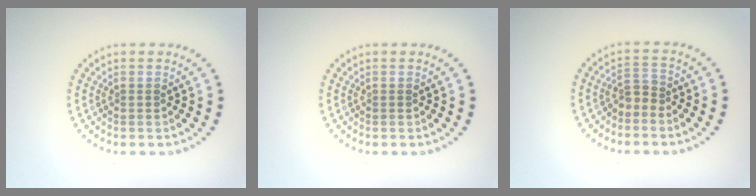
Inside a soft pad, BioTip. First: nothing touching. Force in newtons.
{"total": 0.0}
{"total": 1.8, "press": 1.2, "slide": 1.3}